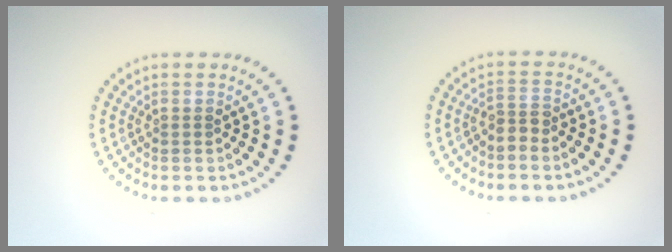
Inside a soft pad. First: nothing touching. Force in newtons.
{"total": 1.9, "press": 1.3, "slide": 1.3}